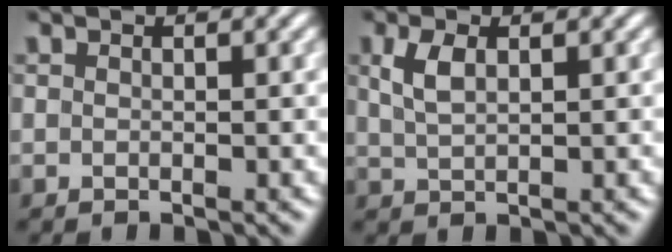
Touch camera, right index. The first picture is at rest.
{"total": 1.9, "force": [0.7, 0.6, 1.6], "torque": [-0.034, -0.005, 0.022]}